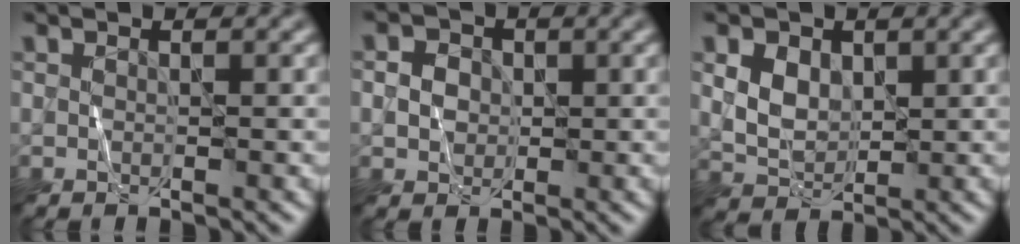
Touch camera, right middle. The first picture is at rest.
{"total": 2.4, "force": [0.3, 2.1, 1.1], "torque": [-0.022, 0.002, 0.004]}
{"total": 2.9, "force": [0.7, 2.2, 1.8], "torque": [-0.040, -0.003, 0.015]}